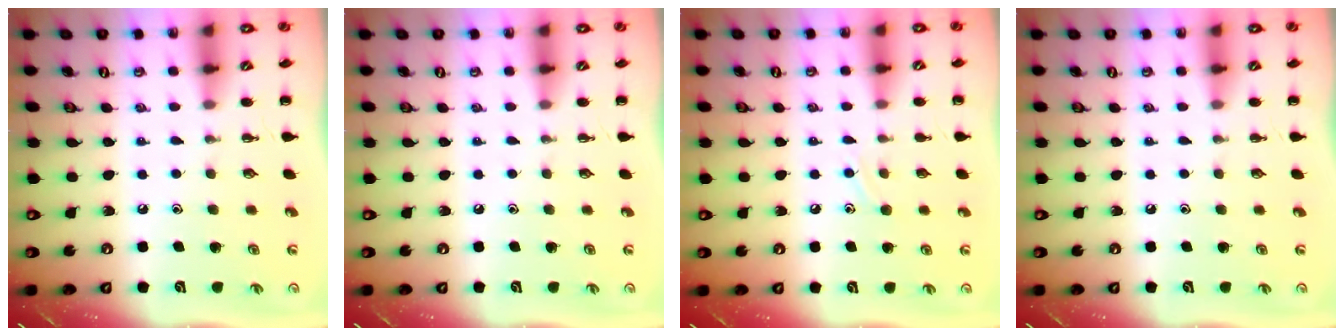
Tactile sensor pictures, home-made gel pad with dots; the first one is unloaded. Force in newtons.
{"total": 0.0}
{"total": 6.6, "press": 6.5, "slide": 1.1}
{"total": 0.0}